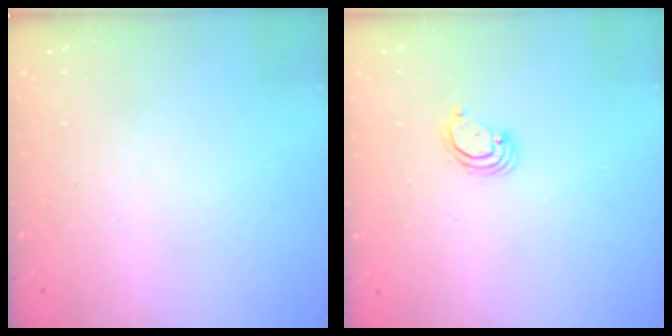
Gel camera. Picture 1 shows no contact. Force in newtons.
{"total": 2.9, "press": 2.9, "slide": 0.3}